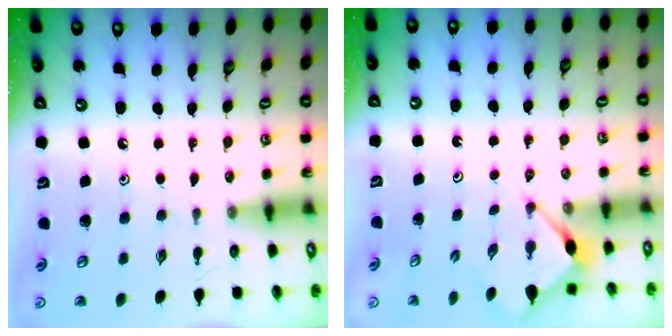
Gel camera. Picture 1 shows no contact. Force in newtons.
{"total": 2.9, "press": 2.9, "slide": 0.1}